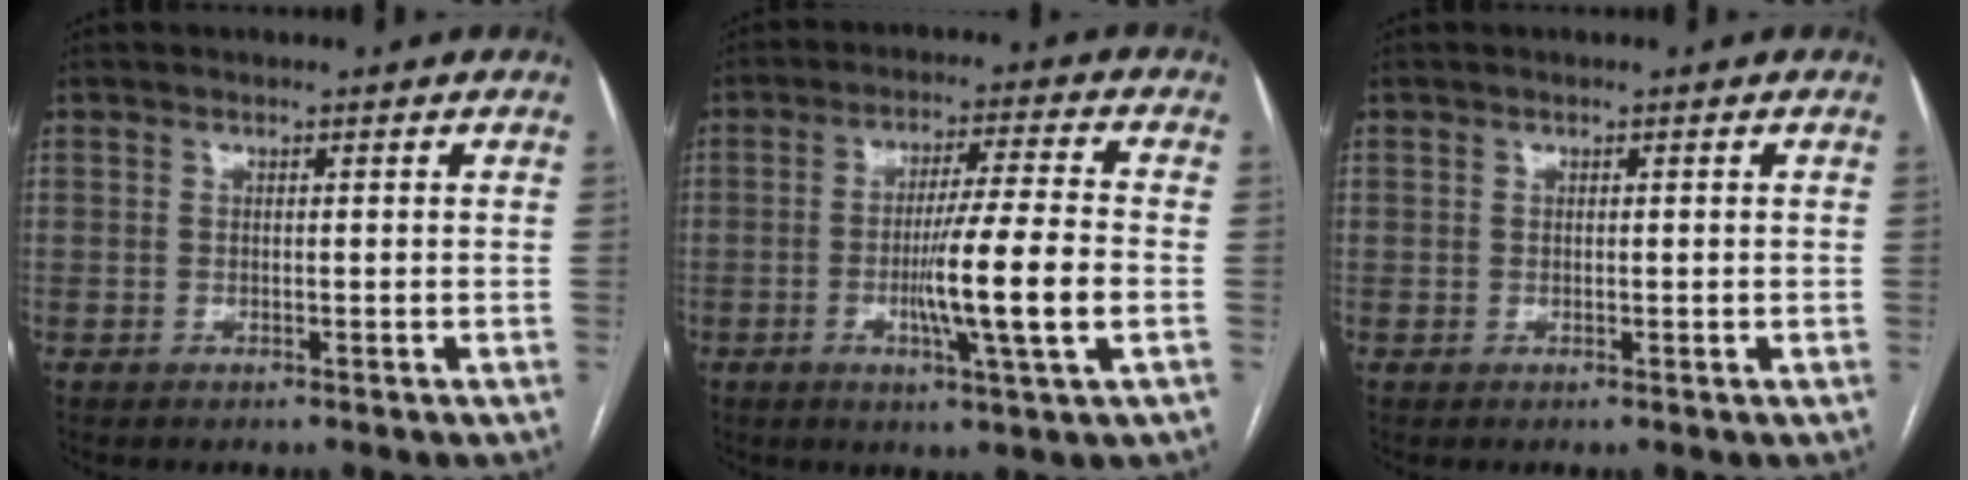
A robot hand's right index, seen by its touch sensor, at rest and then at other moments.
{"total": 11.1, "force": [-2.4, -0.7, 10.8], "torque": [-0.188, -0.011, -0.045]}
{"total": 0.6, "force": [0.2, 0.5, 0.1], "torque": [0.003, 0.002, 0.004]}